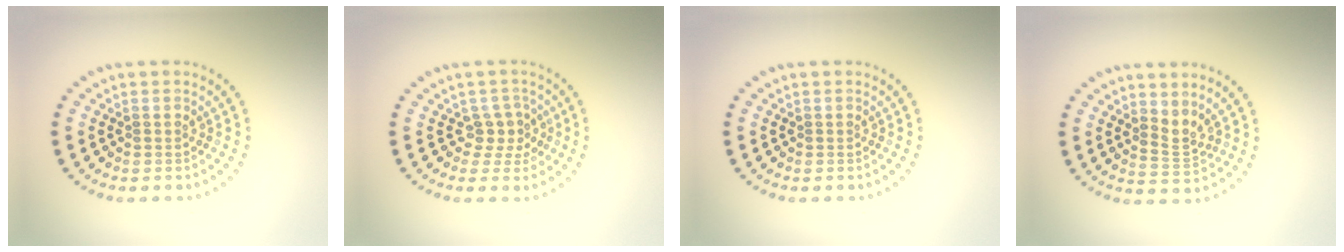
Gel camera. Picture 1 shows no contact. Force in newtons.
{"total": 2.3, "press": 1.7, "slide": 1.5}
{"total": 0.0}
{"total": 2.0, "press": 1.3, "slide": 1.5}